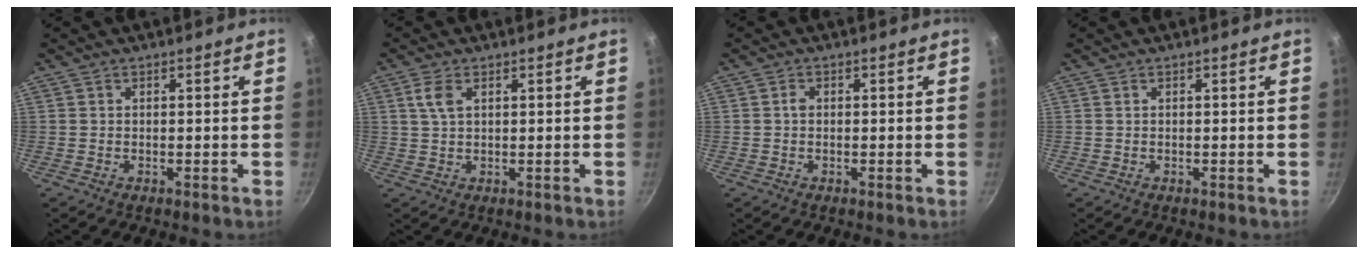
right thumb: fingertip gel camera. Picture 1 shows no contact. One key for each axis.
{"total": 3.3, "fx": 1.3, "fy": 1.7, "fz": 2.6, "tx": -0.055, "ty": -0.001, "tz": 0.026}
{"total": 1.0, "fx": 0.0, "fy": 0.8, "fz": 0.6, "tx": -0.010, "ty": 0.006, "tz": 0.000}
{"total": 0.0}